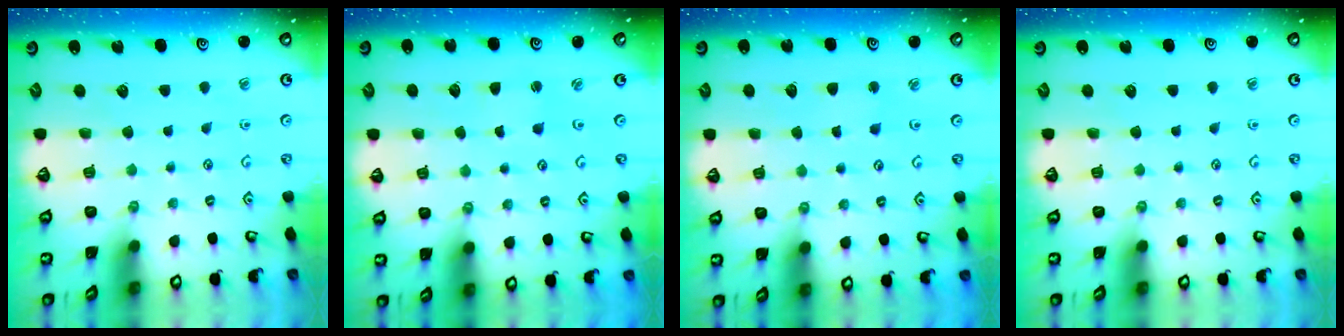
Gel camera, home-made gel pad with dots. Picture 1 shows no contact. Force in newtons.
{"total": 1.9, "press": 1.9, "slide": 0.4}
{"total": 2.2, "press": 2.2, "slide": 0.2}
{"total": 0.0}